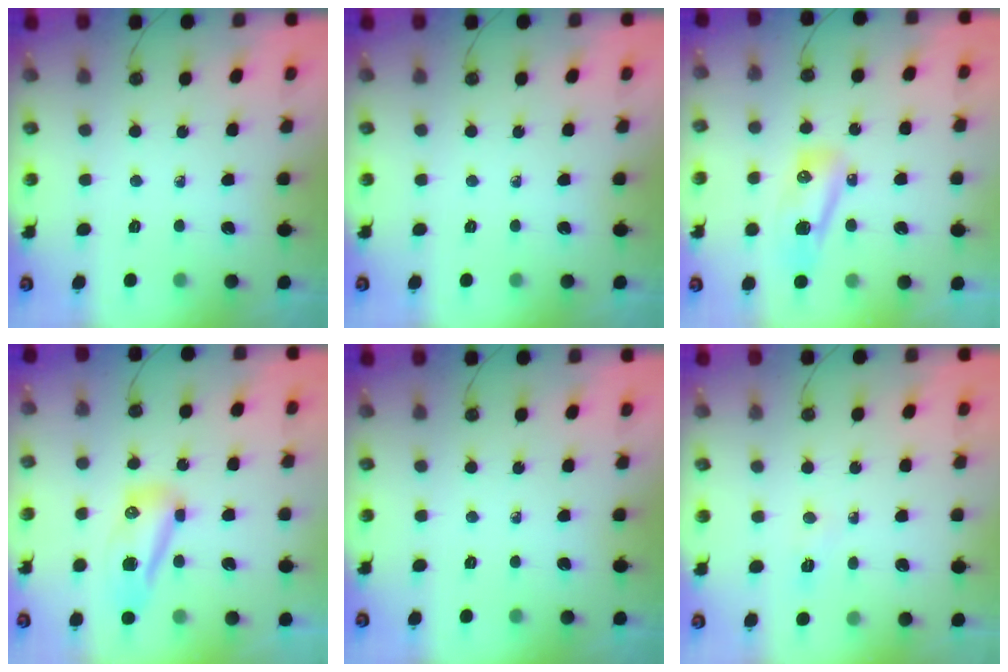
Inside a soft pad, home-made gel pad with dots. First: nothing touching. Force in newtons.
{"total": 0.0}
{"total": 26.1, "press": 13.3, "slide": 22.5}
{"total": 13.3, "press": 11.2, "slide": 7.0}
{"total": 0.0}
{"total": 3.8, "press": 3.8, "slide": 0.5}